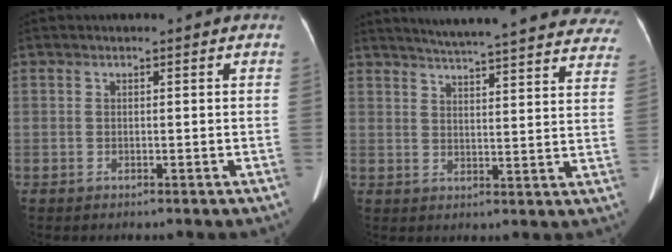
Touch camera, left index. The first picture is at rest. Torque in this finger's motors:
{"motor_torque": [0.00, -0.78, 0.34, 0.10]}